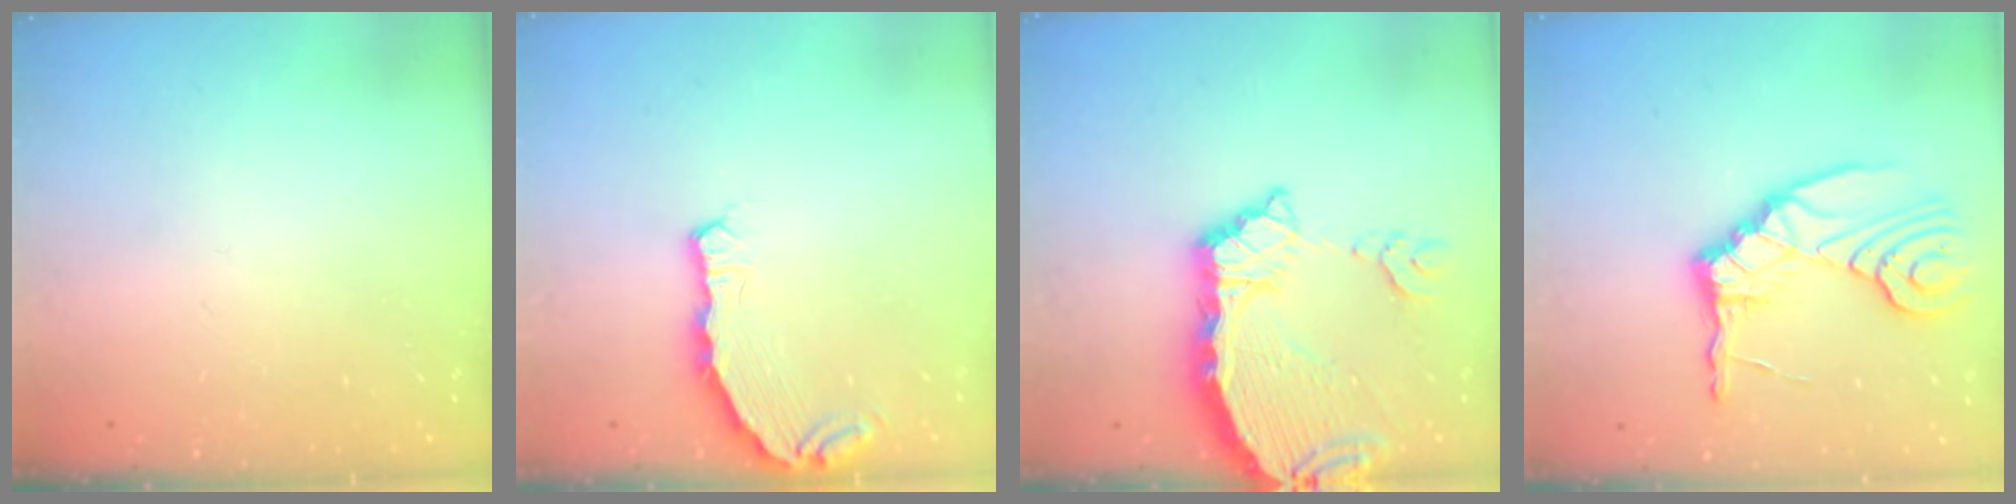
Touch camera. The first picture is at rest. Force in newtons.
{"total": 7.2, "press": 5.5, "slide": 4.6}
{"total": 9.8, "press": 9.7, "slide": 1.1}
{"total": 11.4, "press": 11.4, "slide": 1.1}